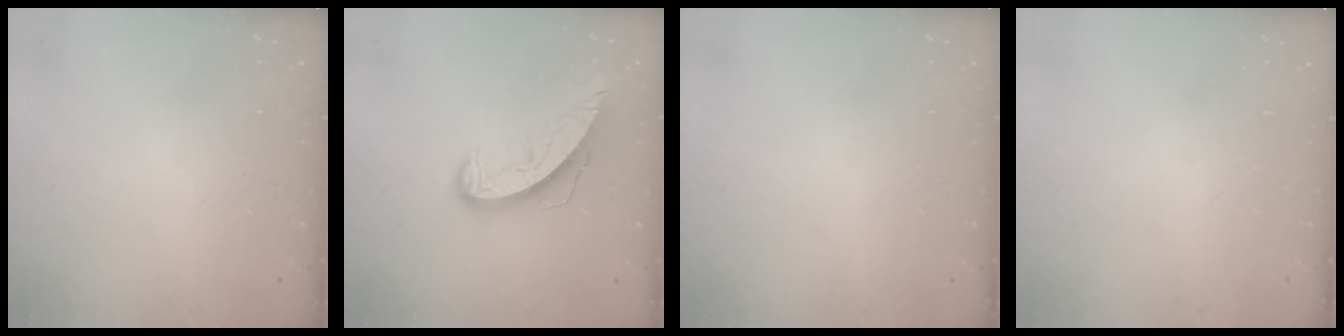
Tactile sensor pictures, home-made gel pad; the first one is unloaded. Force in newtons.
{"total": 9.7, "press": 9.6, "slide": 0.7}
{"total": 0.0}
{"total": 0.0}